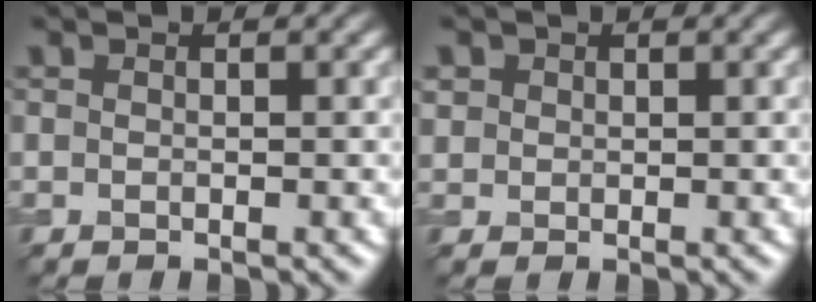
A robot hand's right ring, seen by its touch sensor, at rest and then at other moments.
{"total": 1.0, "force": [0.4, 0.9, 0.1], "torque": [0.002, -0.002, 0.010]}